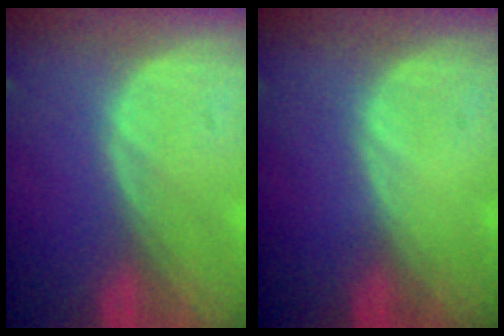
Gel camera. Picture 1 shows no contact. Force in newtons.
{"total": 0.0}